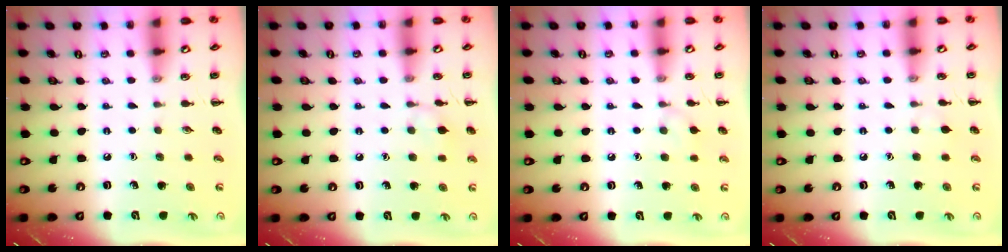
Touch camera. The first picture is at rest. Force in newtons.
{"total": 6.3, "press": 6.0, "slide": 2.1}
{"total": 5.8, "press": 5.5, "slide": 2.0}
{"total": 3.7, "press": 3.3, "slide": 1.6}